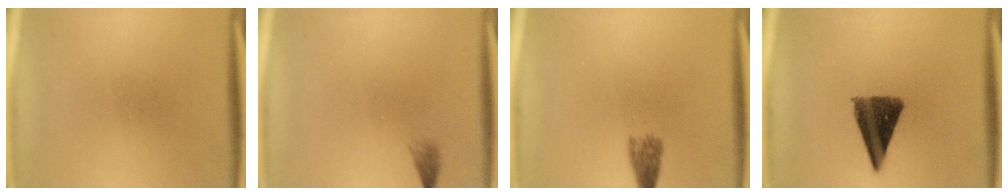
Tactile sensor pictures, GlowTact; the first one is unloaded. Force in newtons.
{"total": 1.0}
{"total": 2.7}
{"total": 10.4}